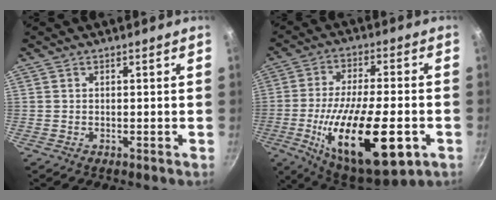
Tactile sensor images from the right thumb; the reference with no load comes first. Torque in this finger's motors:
{"motor_torque": [0.25, 1.57, 2.35, -0.42, 0.47]}